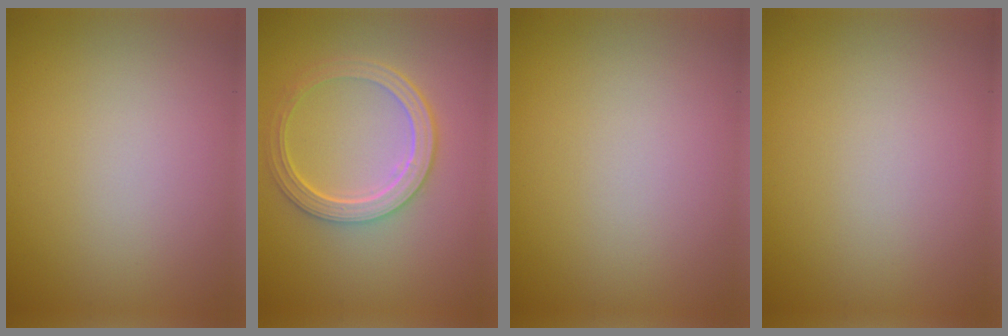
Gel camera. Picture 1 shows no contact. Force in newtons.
{"total": 4.8, "press": 3.5, "slide": 3.2}
{"total": 0.0}
{"total": 0.0}